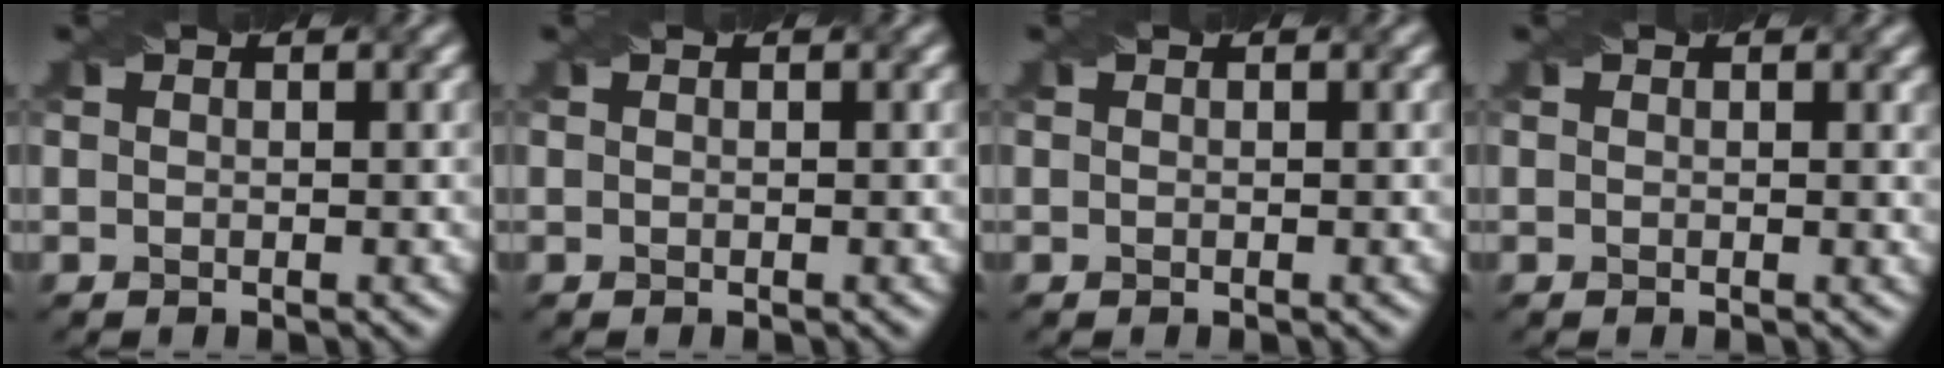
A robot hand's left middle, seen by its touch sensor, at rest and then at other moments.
{"total": 0.0}
{"total": 0.0}
{"total": 0.7, "force": [0.4, 0.2, 0.5], "torque": [-0.004, -0.002, 0.007]}